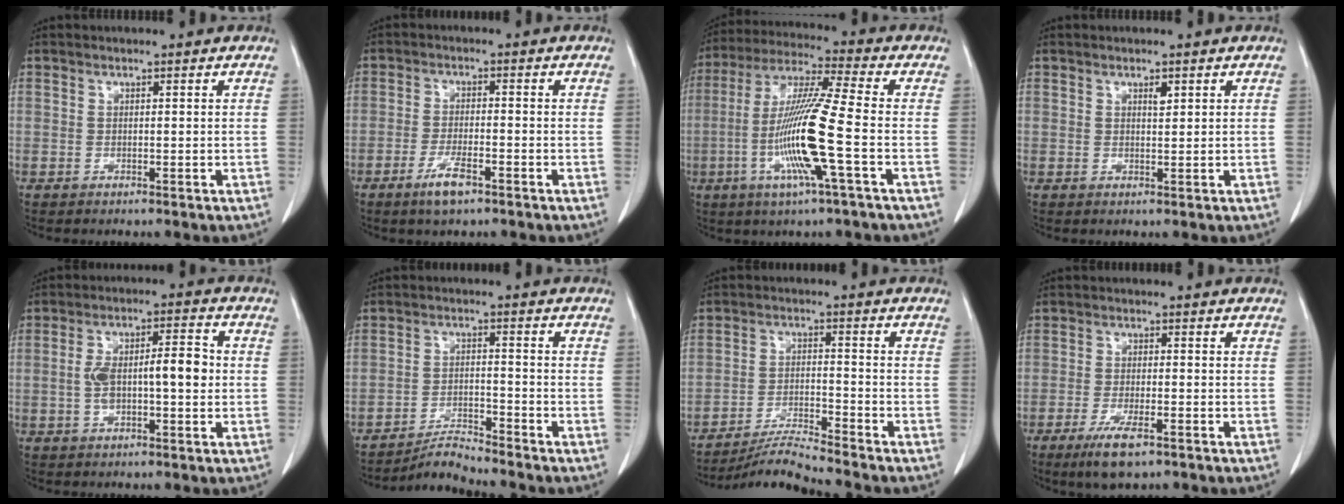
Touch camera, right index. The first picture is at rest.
{"total": 4.6, "force": [-2.8, 0.9, 3.5], "torque": [-0.070, -0.003, -0.048]}
{"total": 14.5, "force": [-3.5, -0.7, 14.0], "torque": [-0.285, -0.010, -0.078]}
{"total": 1.2, "force": [0.7, 0.4, 0.9], "torque": [-0.015, -0.004, 0.011]}
{"total": 8.9, "force": [-0.3, 2.7, 8.5], "torque": [-0.160, 0.025, -0.004]}
{"total": 4.3, "force": [-4.2, -1.0, -0.1], "torque": [-0.003, -0.013, -0.074]}
{"total": 6.4, "force": [-6.0, -2.0, 1.0], "torque": [-0.020, -0.016, -0.110]}
{"total": 5.9, "force": [-3.5, 1.3, 4.5], "torque": [-0.087, -0.012, -0.055]}